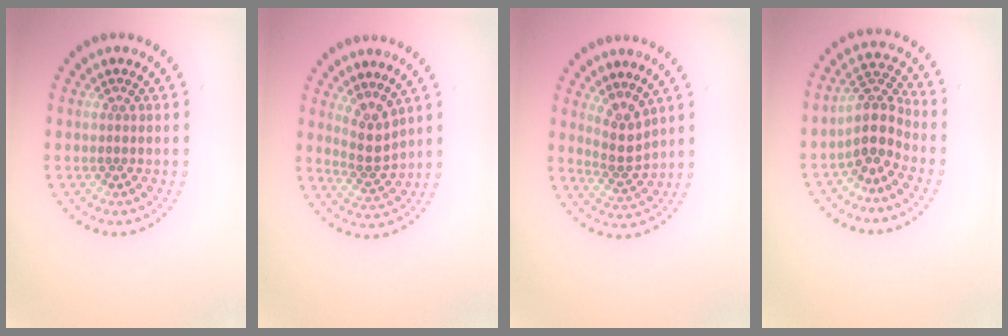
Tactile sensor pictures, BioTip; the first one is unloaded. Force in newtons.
{"total": 2.5, "press": 1.9, "slide": 1.7}
{"total": 2.5, "press": 1.9, "slide": 1.7}
{"total": 3.5, "press": 2.7, "slide": 2.2}